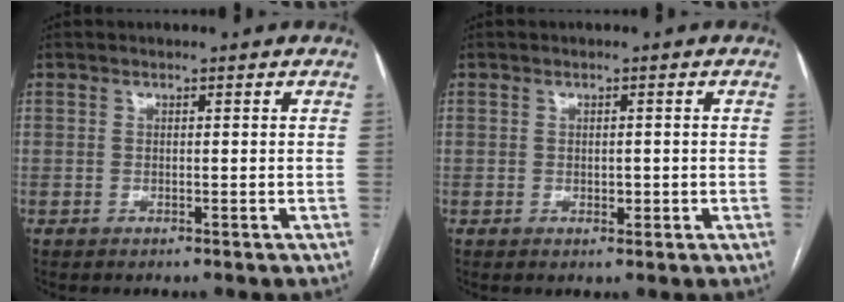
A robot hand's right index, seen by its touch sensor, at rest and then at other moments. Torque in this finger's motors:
{"motor_torque": [-0.09, 0.15, -0.04, 0.00]}